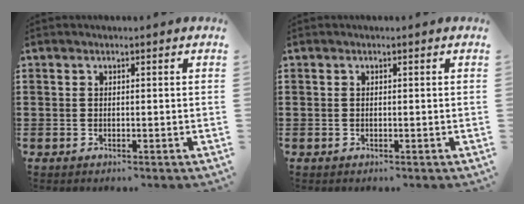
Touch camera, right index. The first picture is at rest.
{"total": 0.0}